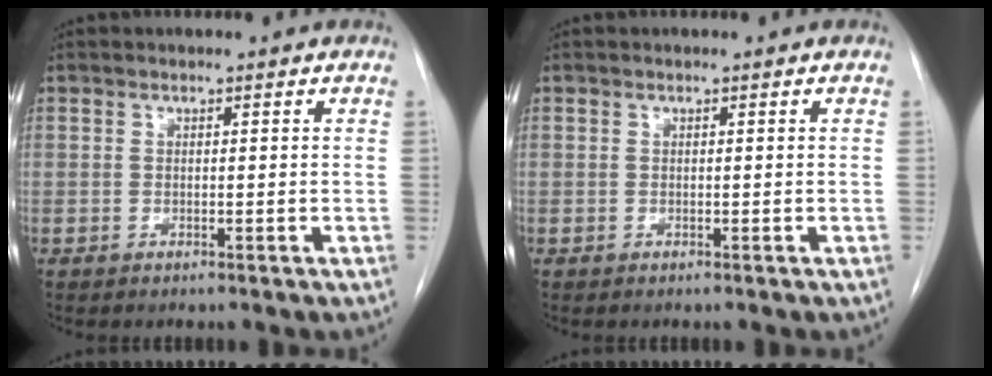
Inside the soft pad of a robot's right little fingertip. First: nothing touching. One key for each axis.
{"total": 0.0}